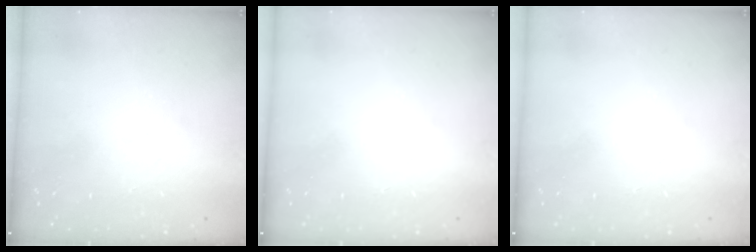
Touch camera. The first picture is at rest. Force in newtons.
{"total": 0.0}
{"total": 0.0}